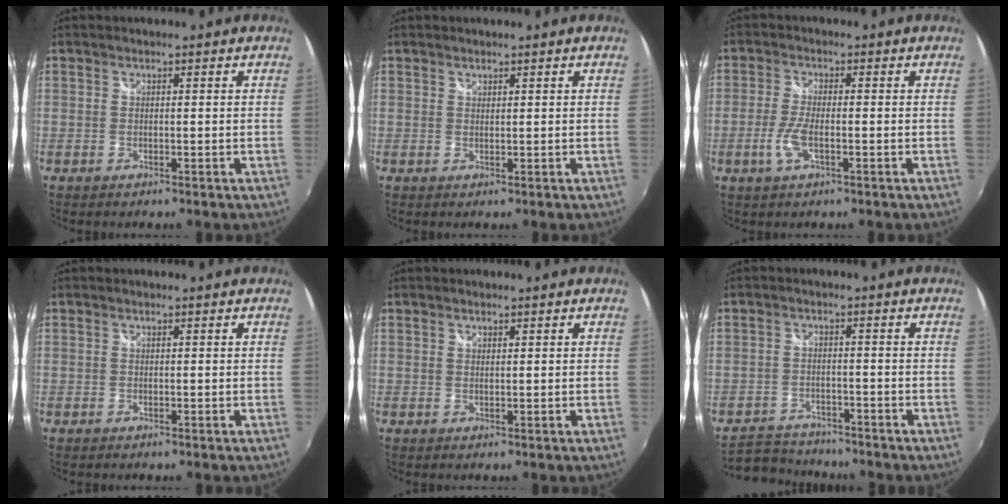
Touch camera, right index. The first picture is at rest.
{"total": 0.6, "force": [0.6, 0.1, 0.0], "torque": [0.001, 0.000, 0.011]}
{"total": 4.8, "force": [-1.7, 1.5, 4.2], "torque": [-0.095, -0.006, -0.034]}
{"total": 0.0}
{"total": 0.7, "force": [0.6, 0.3, 0.3], "torque": [-0.003, 0.000, 0.009]}
{"total": 6.8, "force": [-6.2, 2.8, 0.7], "torque": [-0.039, 0.010, -0.104]}